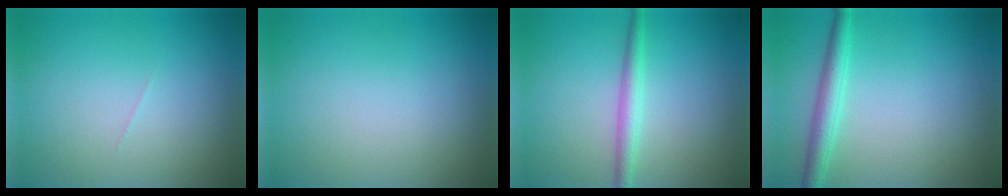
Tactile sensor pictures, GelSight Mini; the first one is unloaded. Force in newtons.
{"total": 0.0}
{"total": 2.3, "press": 2.3, "slide": 0.0}
{"total": 2.6, "press": 2.6, "slide": 0.0}